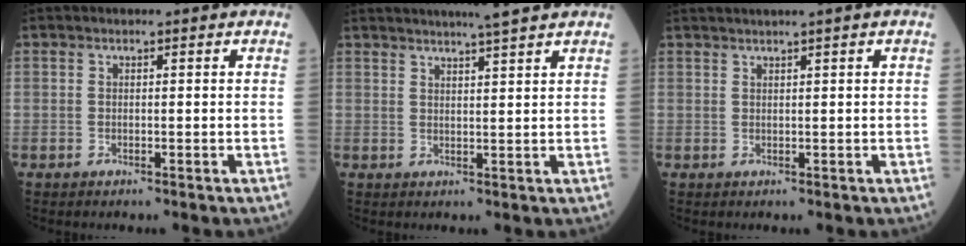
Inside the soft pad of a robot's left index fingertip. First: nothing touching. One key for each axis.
{"total": 6.9, "fx": 6.0, "fy": -0.7, "fz": 3.3, "tx": -0.052, "ty": 0.009, "tz": 0.081}
{"total": 2.5, "fx": 1.8, "fy": -0.8, "fz": 1.5, "tx": -0.023, "ty": 0.010, "tz": 0.038}